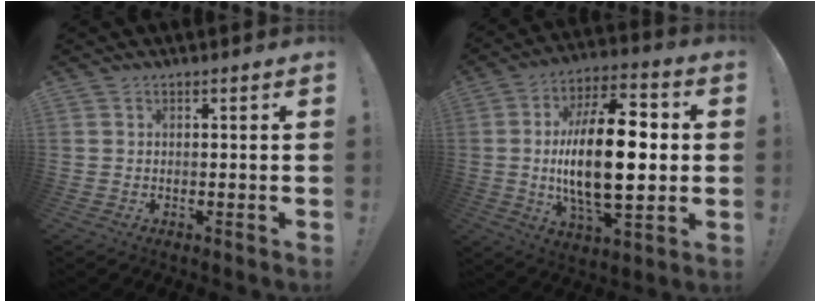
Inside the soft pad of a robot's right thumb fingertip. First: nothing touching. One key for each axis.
{"total": 24.2, "fx": 0.0, "fy": 10.5, "fz": 21.8, "tx": -0.378, "ty": -0.004, "tz": -0.006}